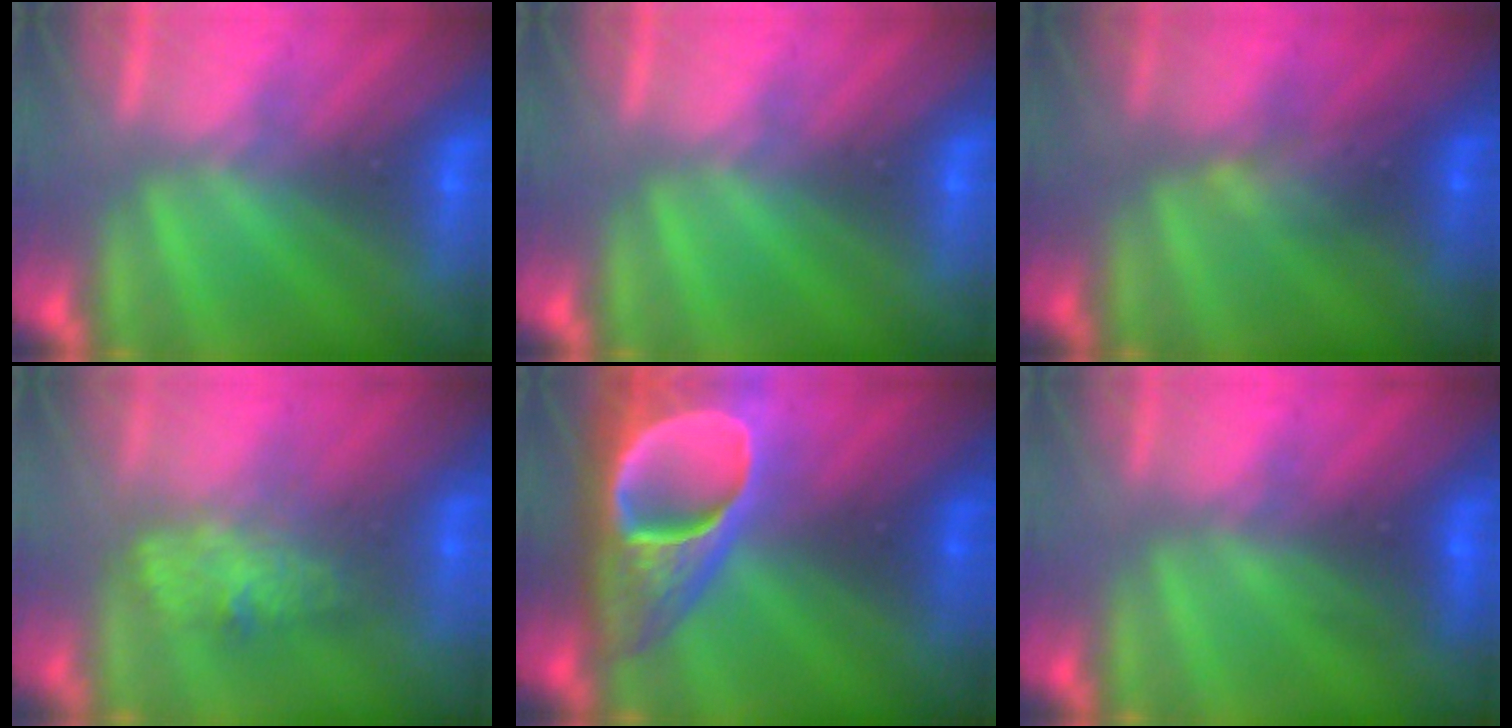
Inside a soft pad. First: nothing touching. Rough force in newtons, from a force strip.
{"total": 0.0}
{"total": 2.3}
{"total": 2.6}
{"total": 9.1}
{"total": 2.6}